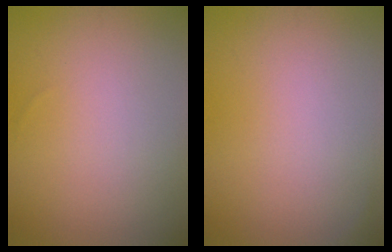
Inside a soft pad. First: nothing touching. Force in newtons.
{"total": 0.0}